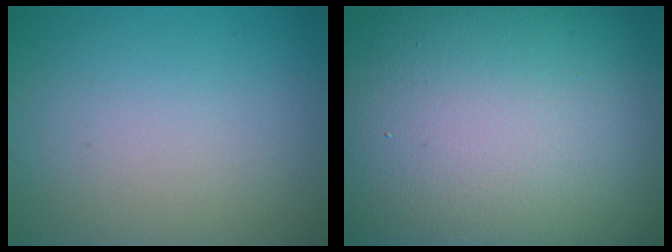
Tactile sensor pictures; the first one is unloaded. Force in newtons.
{"total": 22.5, "press": 22.4, "slide": 1.6}